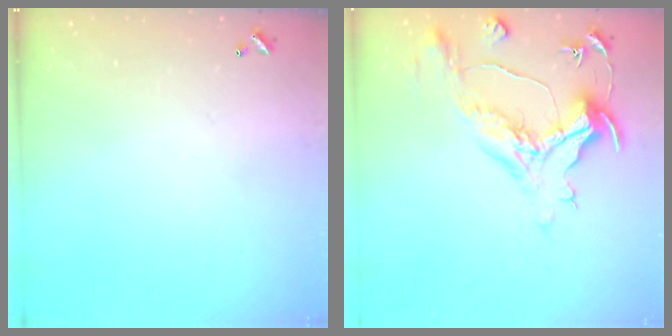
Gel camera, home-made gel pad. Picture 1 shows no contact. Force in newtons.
{"total": 1.5, "press": 0.8, "slide": 1.2}